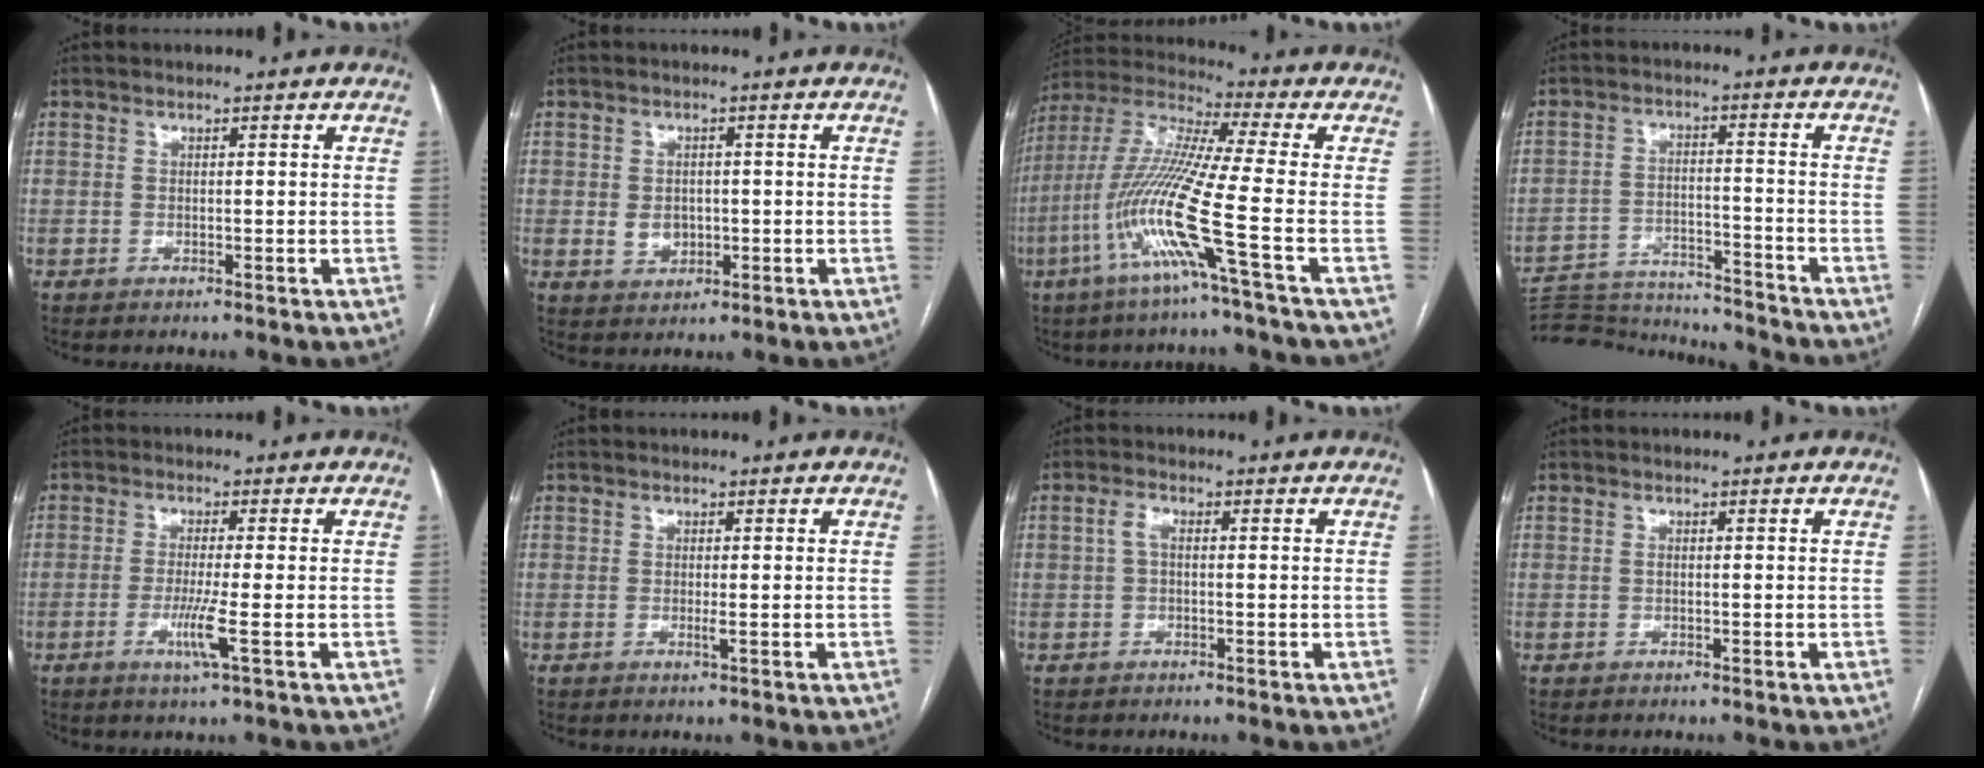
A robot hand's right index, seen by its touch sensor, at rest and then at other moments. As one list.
[{"total": 3.4, "force": [-0.3, 2.8, 2.0], "torque": [-0.032, 0.003, 0.006]}, {"total": 14.7, "force": [-5.6, -1.7, 13.4], "torque": [-0.286, -0.014, -0.119]}, {"total": 15.9, "force": [-15.6, 0.5, 3.2], "torque": [-0.057, -0.002, -0.237]}, {"total": 4.3, "force": [-1.5, -0.7, 4.0], "torque": [-0.086, -0.013, -0.031]}, {"total": 0.8, "force": [-0.1, -0.1, 0.8], "torque": [-0.017, -0.002, -0.003]}, {"total": 1.9, "force": [0.1, 0.8, 1.7], "torque": [-0.037, 0.006, -0.001]}, {"total": 0.0}]